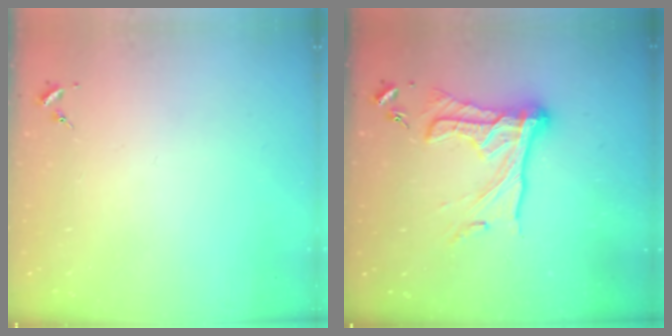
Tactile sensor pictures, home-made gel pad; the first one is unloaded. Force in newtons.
{"total": 18.1, "press": 18.0, "slide": 1.3}